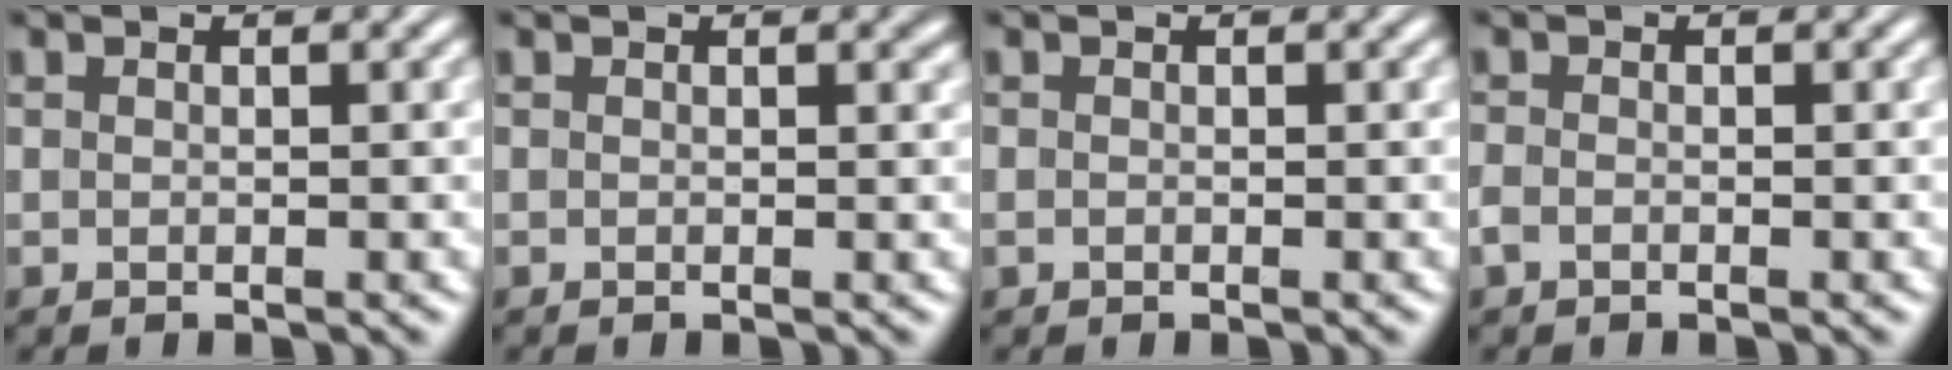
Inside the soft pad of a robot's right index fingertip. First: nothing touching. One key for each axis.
{"total": 0.6, "fx": 0.2, "fy": 0.1, "fz": 0.5, "tx": -0.002, "ty": 0.001, "tz": 0.002}
{"total": 0.8, "fx": -0.5, "fy": 0.7, "fz": 0.2, "tx": -0.010, "ty": -0.009, "tz": -0.006}
{"total": 1.1, "fx": -0.9, "fy": 0.5, "fz": 0.4, "tx": -0.014, "ty": -0.007, "tz": -0.014}